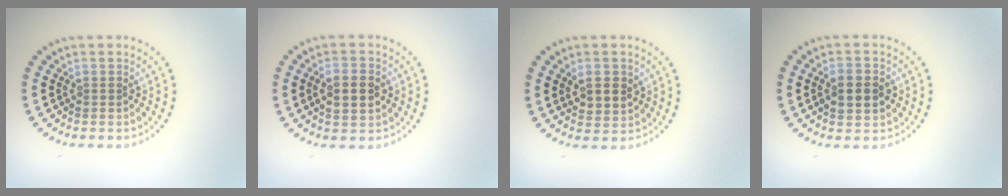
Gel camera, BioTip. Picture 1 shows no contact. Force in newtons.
{"total": 2.9, "press": 2.9, "slide": 0.1}
{"total": 2.8, "press": 2.6, "slide": 0.8}
{"total": 3.2, "press": 3.2, "slide": 0.2}